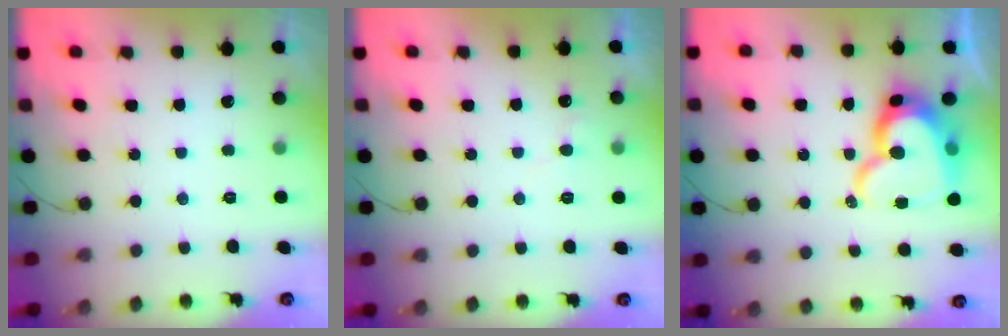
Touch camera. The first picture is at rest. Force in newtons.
{"total": 3.9, "press": 3.9, "slide": 0.4}
{"total": 18.5, "press": 18.4, "slide": 1.6}